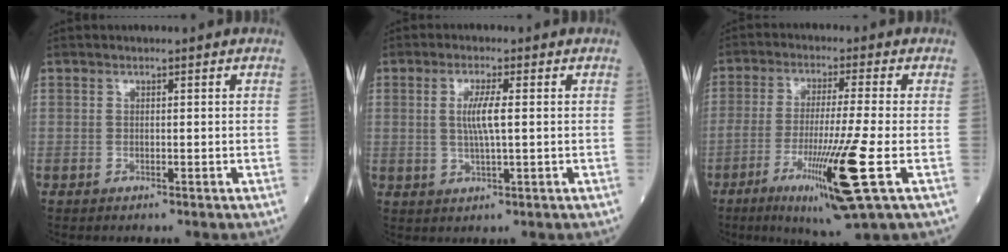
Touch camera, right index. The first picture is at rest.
{"total": 4.4, "force": [0.6, 0.2, 4.3], "torque": [-0.087, -0.003, 0.011]}
{"total": 13.0, "force": [-4.9, -1.2, 12.0], "torque": [-0.226, -0.038, -0.086]}